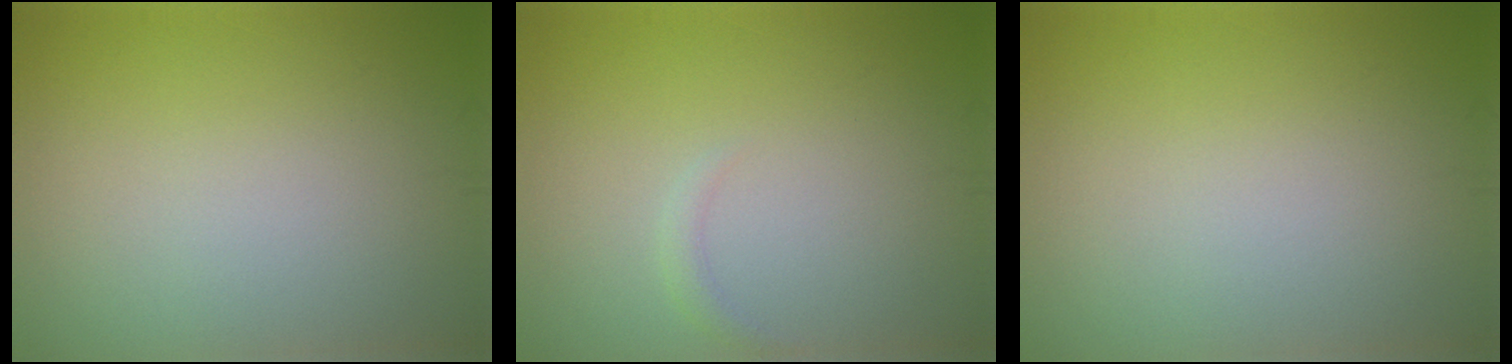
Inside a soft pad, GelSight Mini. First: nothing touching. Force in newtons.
{"total": 0.8, "press": 0.8, "slide": 0.0}
{"total": 0.0}